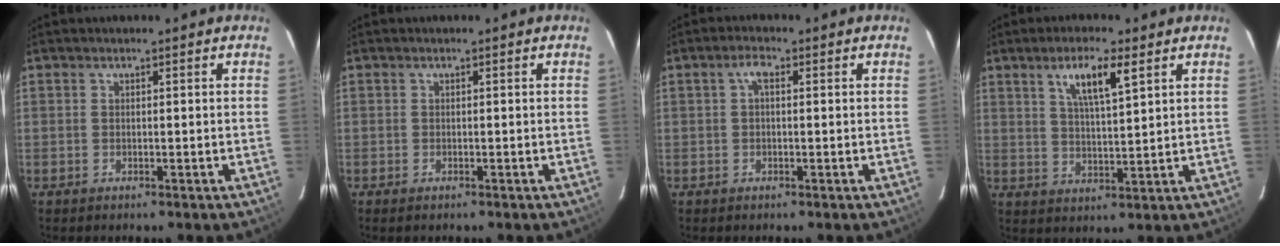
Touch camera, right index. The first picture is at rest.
{"total": 0.7, "force": [-0.5, 0.3, 0.3], "torque": [-0.007, -0.003, -0.010]}
{"total": 2.0, "force": [0.3, 0.9, 1.7], "torque": [-0.036, 0.010, 0.005]}
{"total": 7.4, "force": [3.9, 1.3, 6.1], "torque": [-0.110, 0.003, 0.071]}